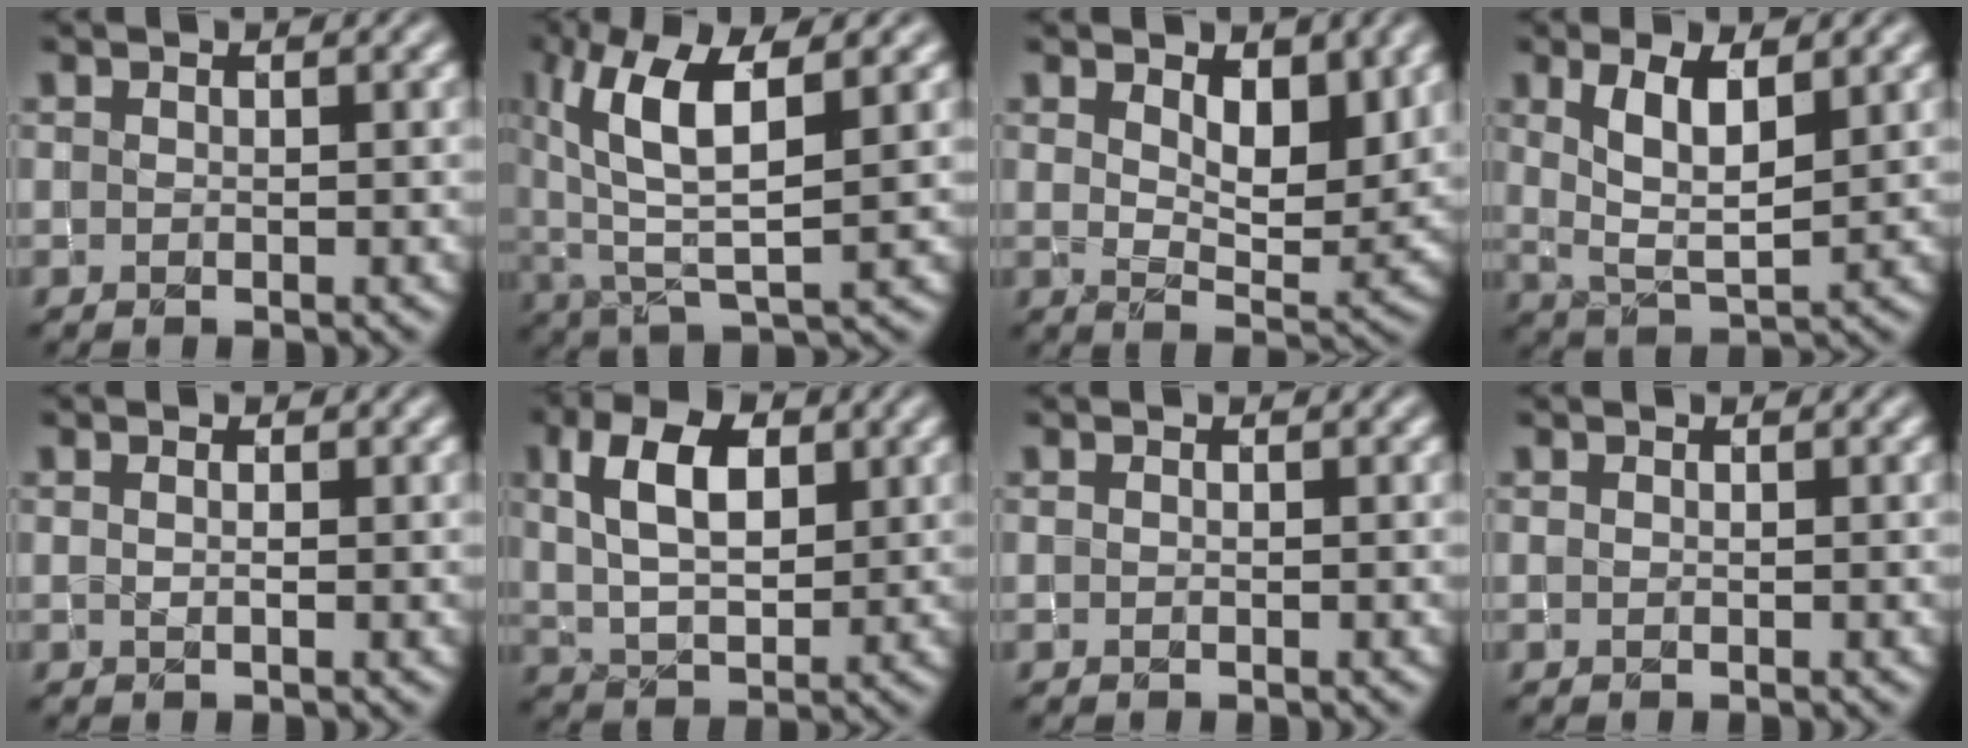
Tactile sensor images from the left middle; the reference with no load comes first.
{"total": 7.8, "force": [2.7, 2.4, 6.9], "torque": [-0.133, 0.010, 0.046]}
{"total": 4.4, "force": [2.2, 2.0, 3.2], "torque": [-0.051, -0.011, 0.038]}
{"total": 4.7, "force": [2.0, 1.8, 3.8], "torque": [-0.078, -0.003, 0.038]}
{"total": 0.6, "force": [0.4, 0.2, 0.5], "torque": [-0.007, -0.004, 0.005]}
{"total": 6.7, "force": [2.4, 3.8, 4.9], "torque": [-0.095, 0.010, 0.039]}
{"total": 0.0}
{"total": 0.0}